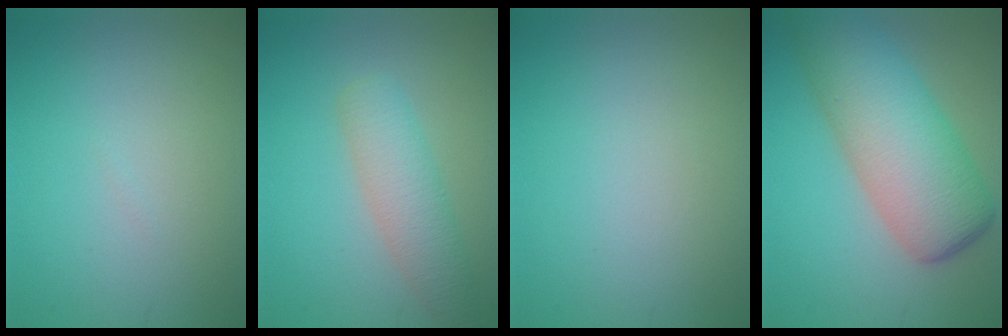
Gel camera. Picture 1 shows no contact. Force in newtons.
{"total": 3.9, "press": 3.9, "slide": 0.2}
{"total": 0.0}
{"total": 7.9, "press": 7.9, "slide": 0.3}